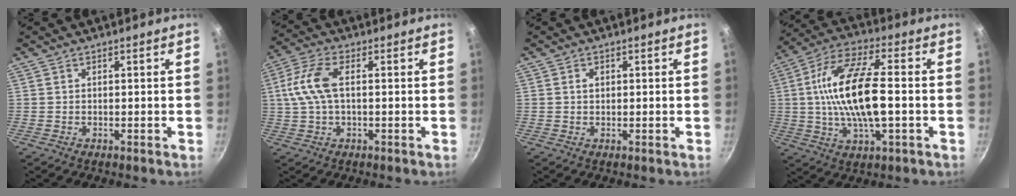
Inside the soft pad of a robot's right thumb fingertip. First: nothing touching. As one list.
[{"total": 8.7, "force": [0.7, 4.3, 7.5], "torque": [-0.168, 0.019, 0.006]}, {"total": 1.2, "force": [0.3, 0.9, 0.7], "torque": [-0.008, 0.004, 0.005]}, {"total": 17.6, "force": [-0.5, 6.7, 16.3], "torque": [-0.306, 0.023, -0.021]}]